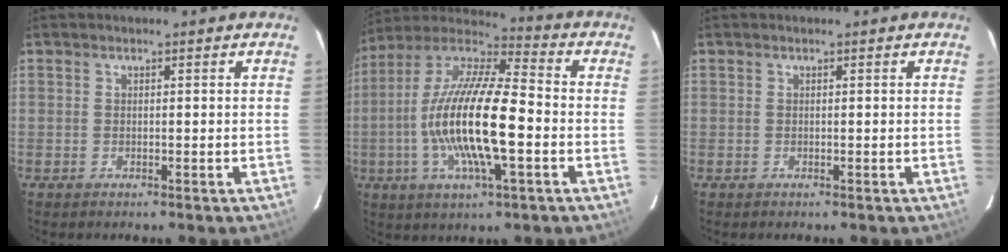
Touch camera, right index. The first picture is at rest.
{"total": 19.5, "force": [-3.4, 4.7, 18.6], "torque": [-0.355, -0.008, -0.072]}
{"total": 0.0}